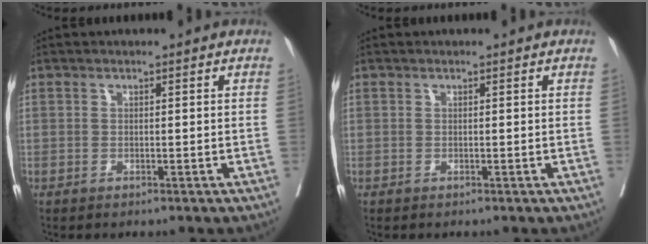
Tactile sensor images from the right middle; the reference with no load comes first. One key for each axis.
{"total": 0.0}